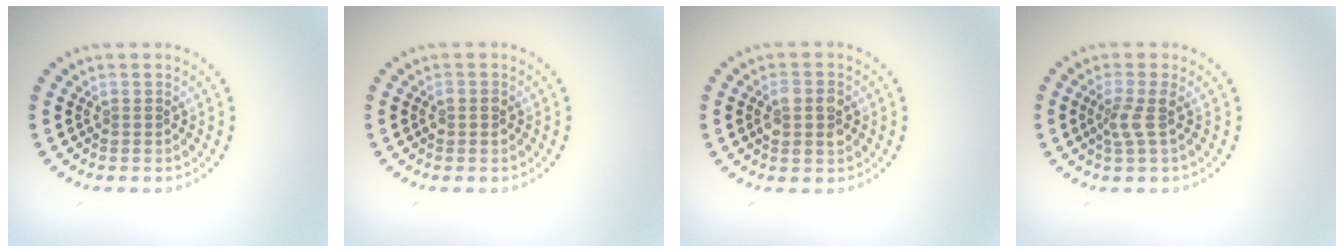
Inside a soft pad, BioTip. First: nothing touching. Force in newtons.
{"total": 1.2, "press": 1.2, "slide": 0.1}
{"total": 2.8, "press": 2.8, "slide": 0.2}
{"total": 2.0, "press": 1.4, "slide": 1.4}